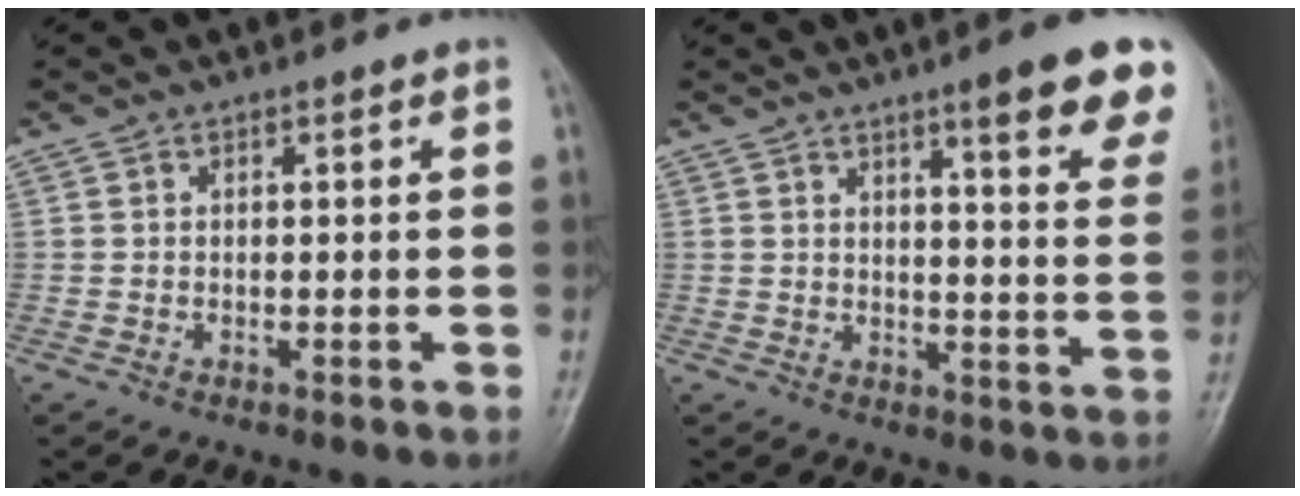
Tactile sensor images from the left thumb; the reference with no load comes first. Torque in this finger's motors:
{"motor_torque": [2.59, 1.77, 1.34, -1.43, 0.08]}